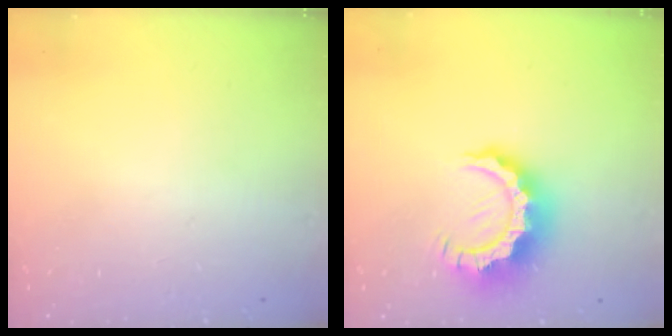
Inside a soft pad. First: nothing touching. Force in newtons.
{"total": 11.8, "press": 11.8, "slide": 0.9}